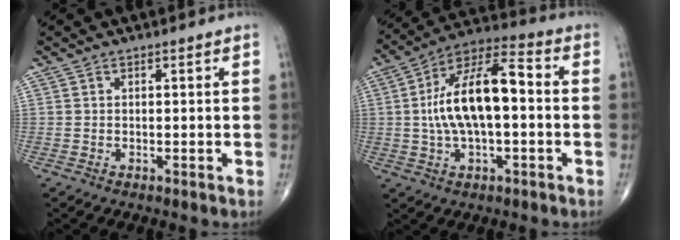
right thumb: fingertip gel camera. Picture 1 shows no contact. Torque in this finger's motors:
{"motor_torque": [1.93, 2.87, 1.00, -0.76, 0.58]}